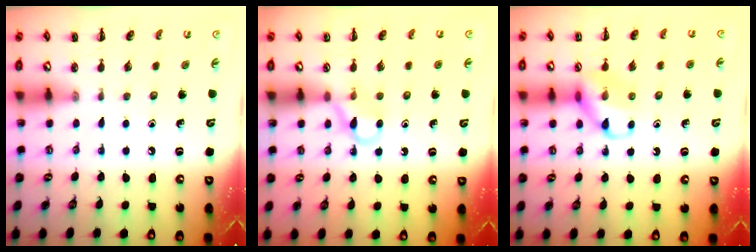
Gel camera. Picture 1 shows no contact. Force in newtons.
{"total": 4.4, "press": 4.2, "slide": 1.3}
{"total": 10.4, "press": 10.3, "slide": 1.2}